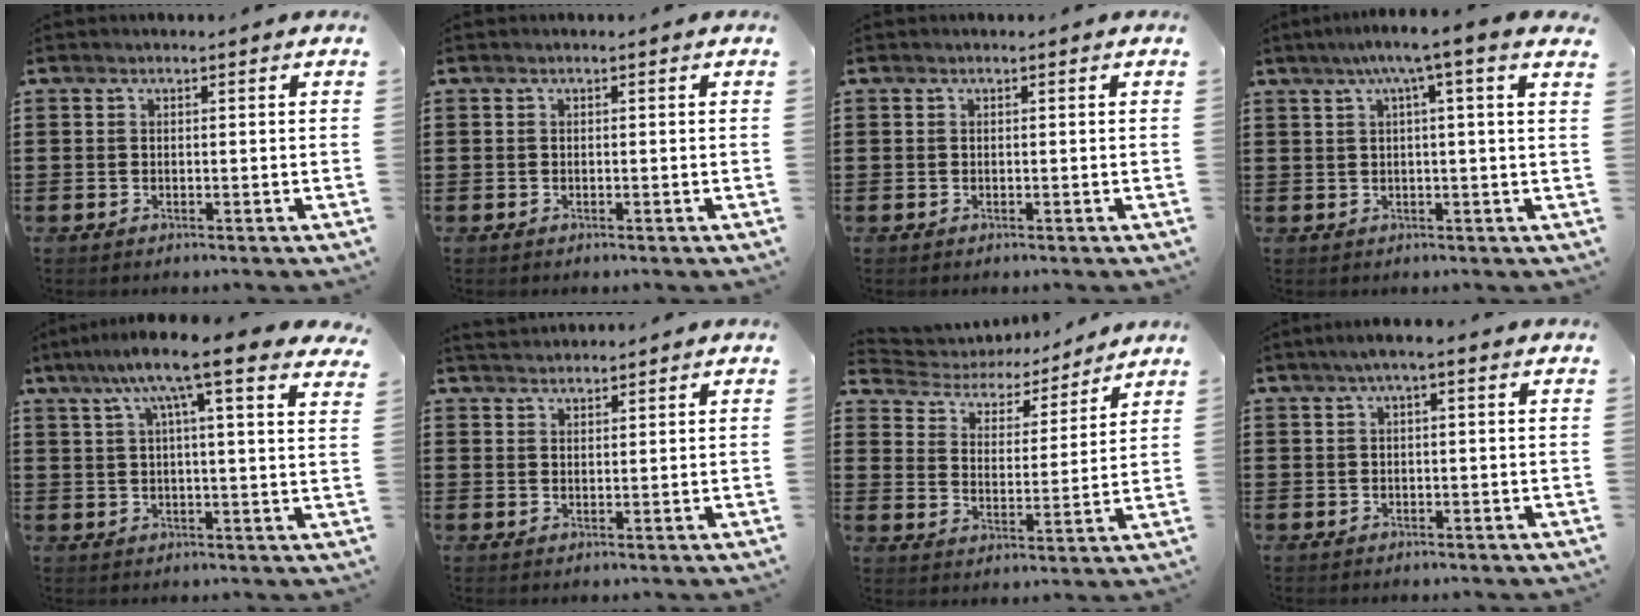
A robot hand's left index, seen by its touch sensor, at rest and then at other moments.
{"total": 0.0}
{"total": 0.0}
{"total": 4.5, "force": [2.0, -0.9, 3.9], "torque": [-0.078, -0.003, 0.029]}
{"total": 10.0, "force": [6.6, 1.0, 7.4], "torque": [-0.149, -0.018, 0.104]}
{"total": 2.1, "force": [2.1, 0.3, -0.1], "torque": [-0.004, 0.002, 0.041]}
{"total": 4.6, "force": [4.4, 1.2, 0.6], "torque": [-0.041, -0.029, 0.071]}
{"total": 1.5, "force": [-0.2, 0.2, 1.5], "torque": [-0.023, -0.001, -0.004]}